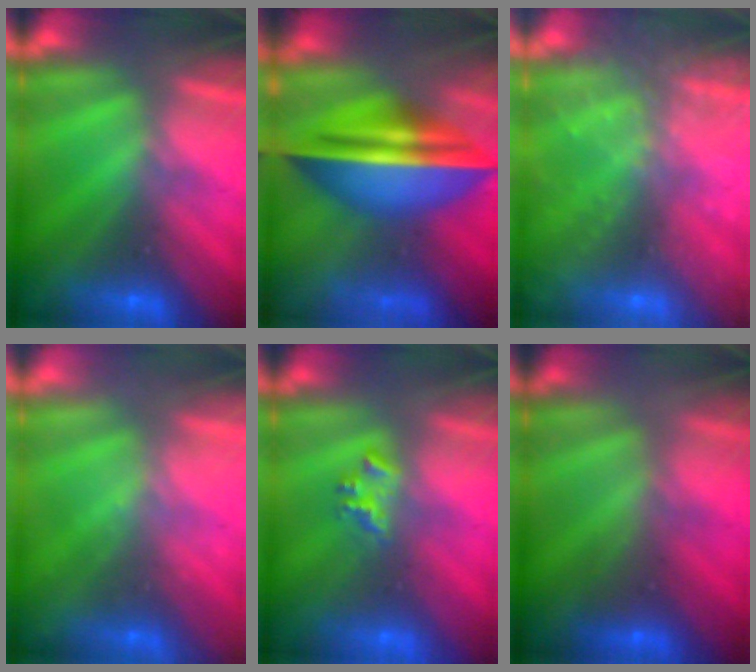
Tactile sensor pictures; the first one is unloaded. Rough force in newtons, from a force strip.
{"total": 6.9}
{"total": 7.4}
{"total": 2.4}
{"total": 2.1}
{"total": 2.0}